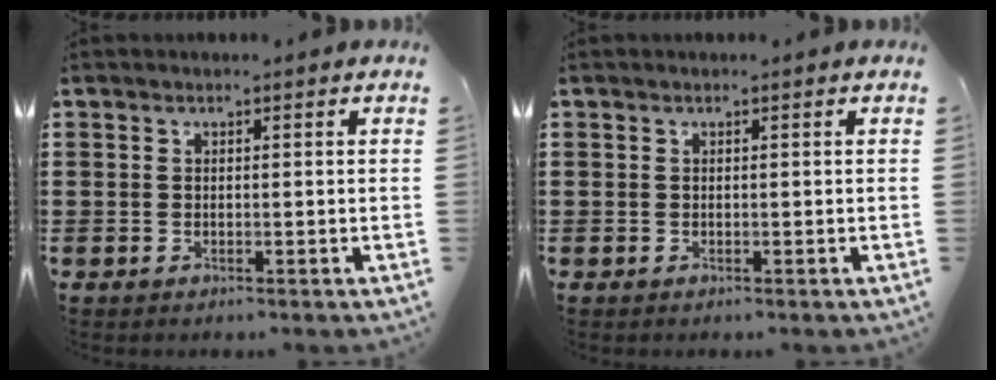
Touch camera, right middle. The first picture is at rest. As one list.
[{"total": 0.0}]